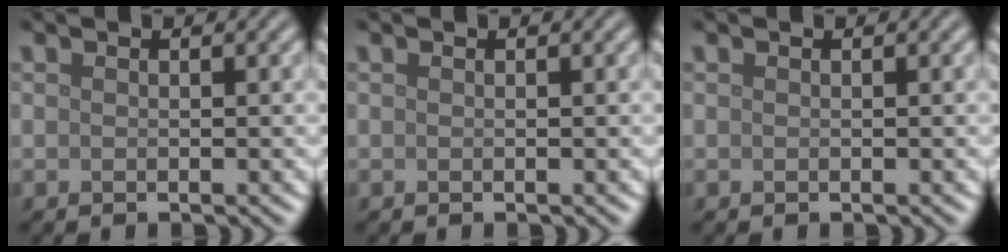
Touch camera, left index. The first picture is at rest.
{"total": 0.0}
{"total": 0.0}